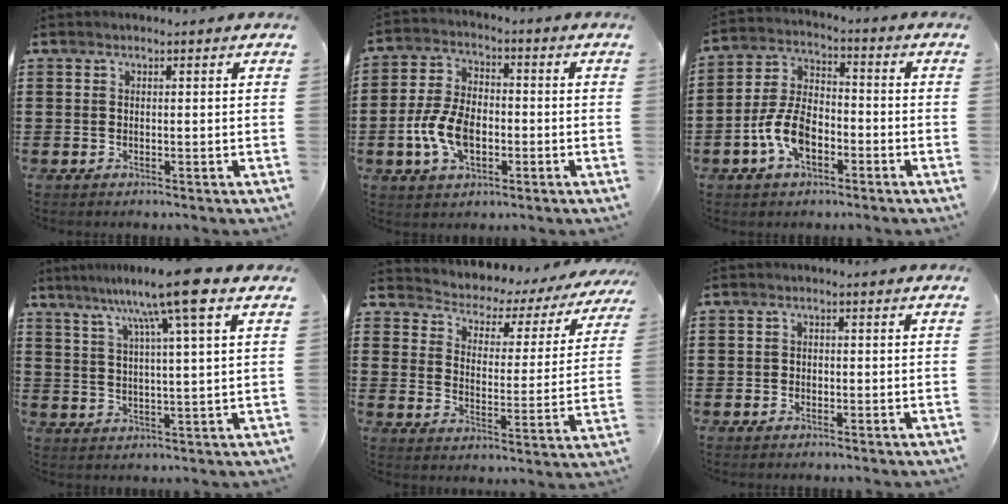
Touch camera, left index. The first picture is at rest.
{"total": 8.5, "force": [-2.4, 5.1, 6.5], "torque": [-0.160, 0.000, -0.052]}
{"total": 8.6, "force": [-3.6, 4.8, 6.1], "torque": [-0.150, 0.005, -0.074]}
{"total": 10.2, "force": [6.1, -0.5, 8.1], "torque": [-0.156, -0.012, 0.095]}
{"total": 2.9, "force": [2.7, 1.1, 0.2], "torque": [-0.026, -0.029, 0.035]}
{"total": 1.1, "force": [-0.8, 0.8, 0.2], "torque": [-0.008, 0.003, -0.019]}